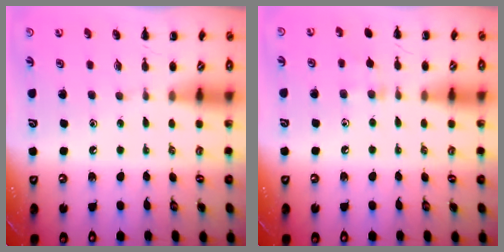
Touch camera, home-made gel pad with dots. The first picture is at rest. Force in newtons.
{"total": 7.1, "press": 6.8, "slide": 2.1}